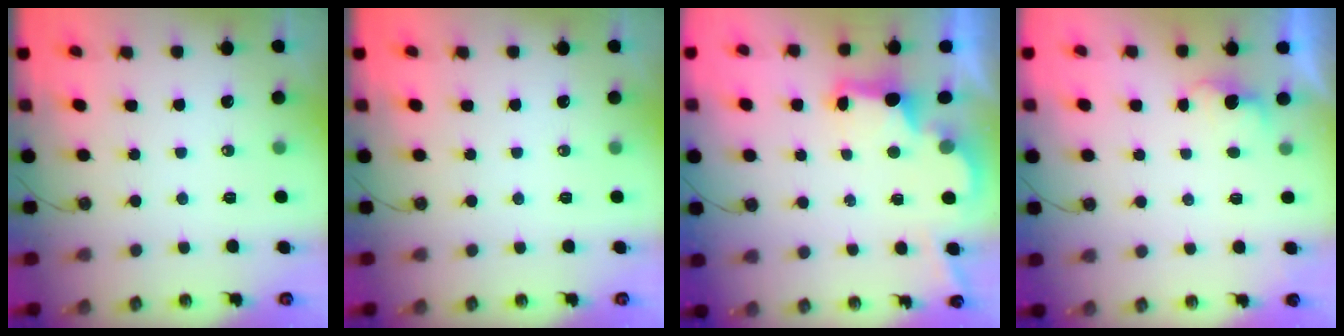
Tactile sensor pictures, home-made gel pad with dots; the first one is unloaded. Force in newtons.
{"total": 0.0}
{"total": 2.9, "press": 2.8, "slide": 0.9}
{"total": 1.5, "press": 1.3, "slide": 0.8}